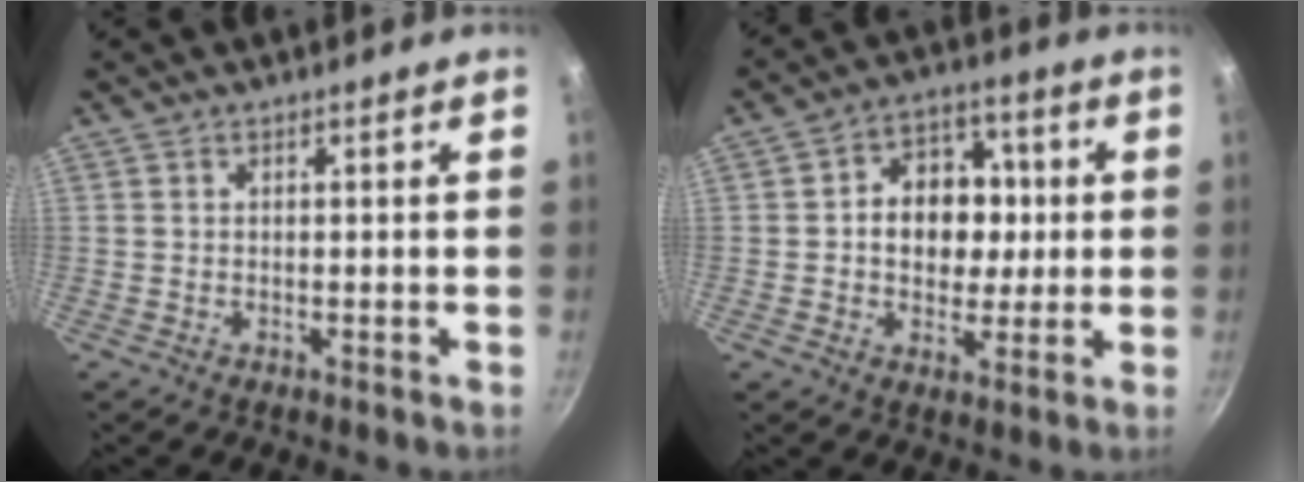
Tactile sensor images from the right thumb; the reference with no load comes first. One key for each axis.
{"total": 11.8, "fx": 0.7, "fy": 9.4, "fz": 7.2, "tx": -0.061, "ty": 0.013, "tz": 0.003}